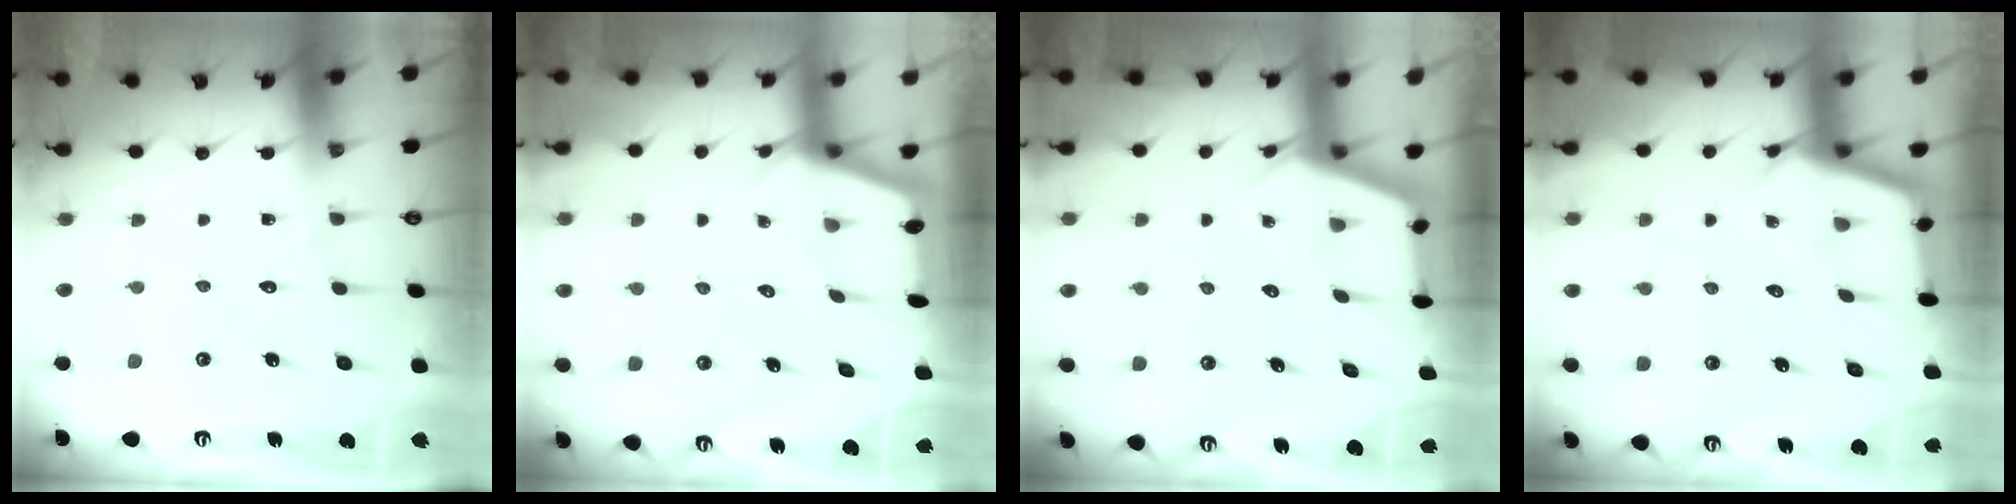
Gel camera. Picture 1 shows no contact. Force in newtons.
{"total": 2.3, "press": 2.3, "slide": 0.3}
{"total": 2.5, "press": 2.5, "slide": 0.4}
{"total": 3.2, "press": 3.2, "slide": 0.3}